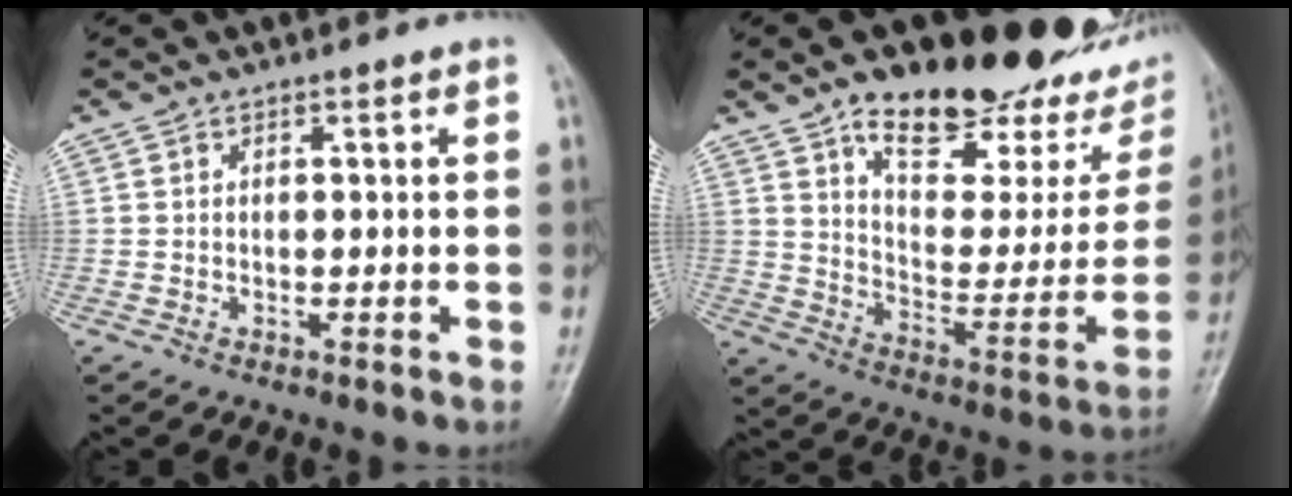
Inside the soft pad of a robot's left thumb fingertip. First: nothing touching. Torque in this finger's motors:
{"motor_torque": [0.17, 0.17, 1.39, -1.38, 0.04]}